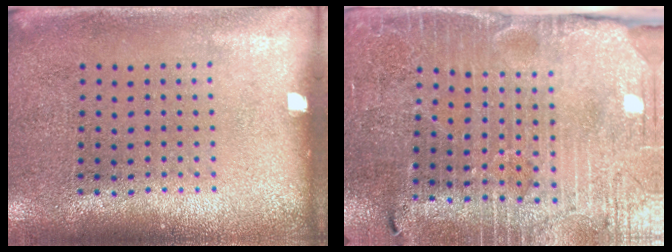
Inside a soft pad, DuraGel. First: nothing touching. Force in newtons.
{"total": 3.6, "press": 3.6, "slide": 0.4}